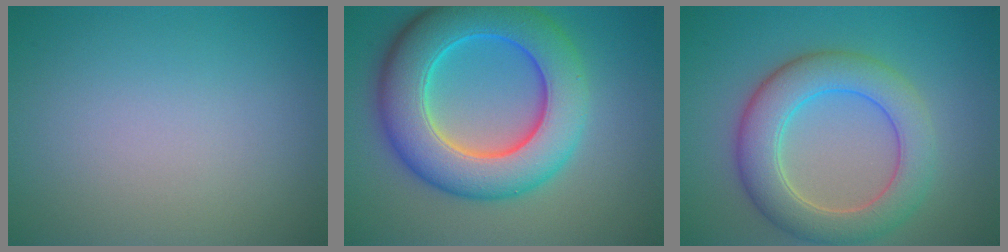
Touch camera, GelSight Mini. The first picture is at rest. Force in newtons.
{"total": 10.4, "press": 10.4, "slide": 0.2}
{"total": 6.5, "press": 6.5, "slide": 0.0}